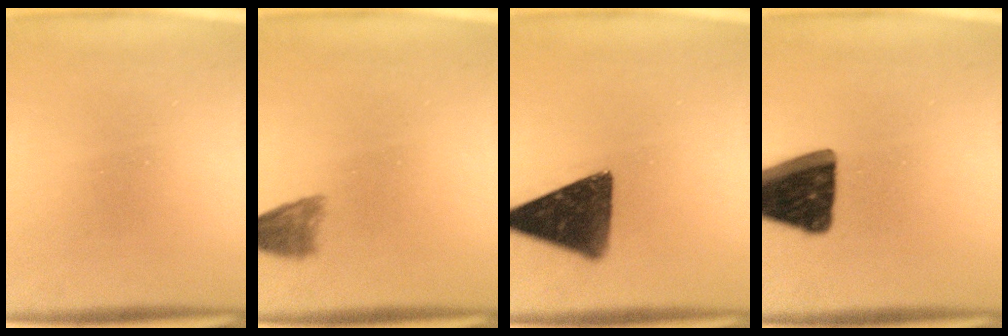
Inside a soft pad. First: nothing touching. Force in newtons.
{"total": 3.0}
{"total": 12.6}
{"total": 17.1}